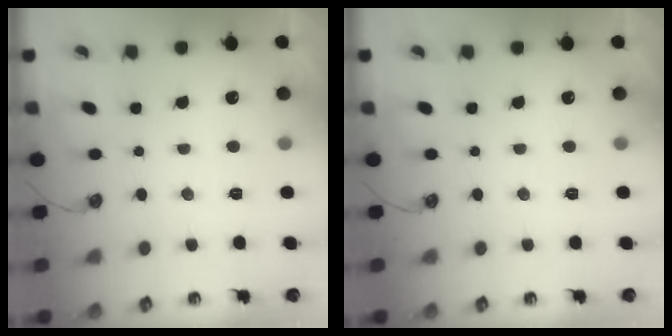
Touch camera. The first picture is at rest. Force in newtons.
{"total": 0.0}